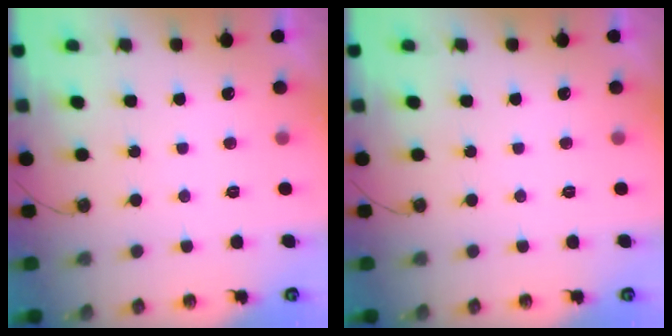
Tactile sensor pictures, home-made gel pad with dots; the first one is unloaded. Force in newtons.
{"total": 0.0}